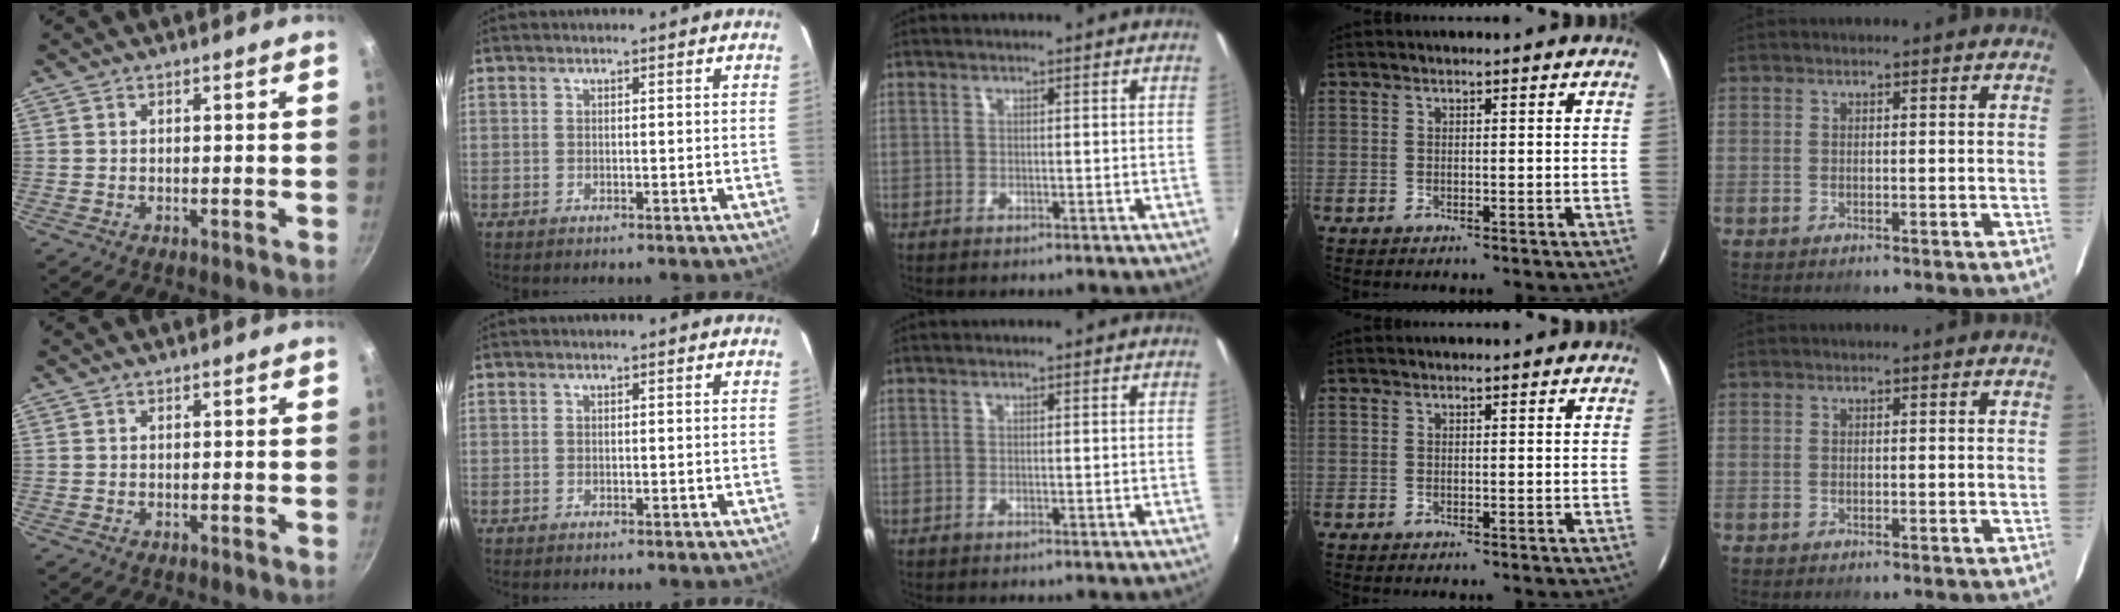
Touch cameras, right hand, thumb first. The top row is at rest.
{}